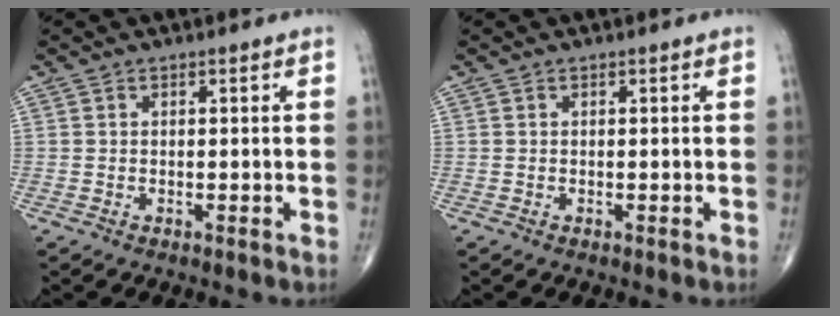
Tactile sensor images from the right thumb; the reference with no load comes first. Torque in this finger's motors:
{"motor_torque": [0.01, 0.01, -0.04, -0.02, 0.01]}